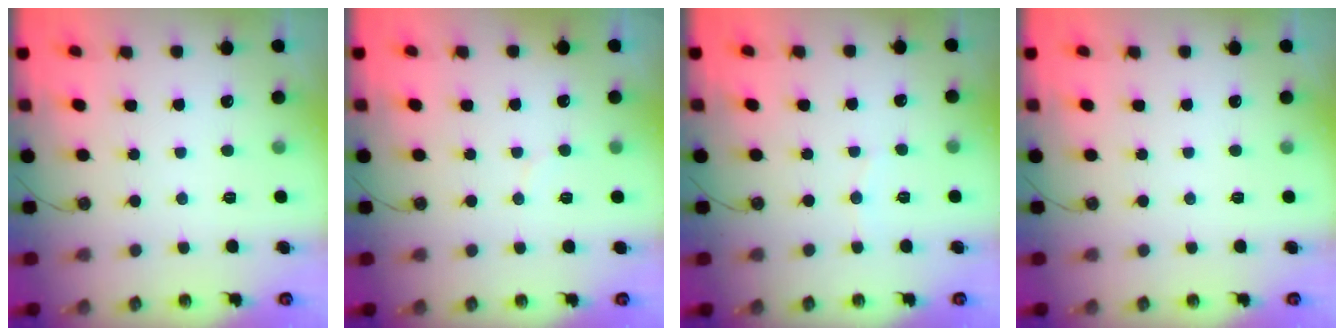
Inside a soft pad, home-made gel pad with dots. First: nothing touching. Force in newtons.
{"total": 4.9, "press": 4.9, "slide": 0.3}
{"total": 3.0, "press": 3.0, "slide": 0.3}
{"total": 0.0}